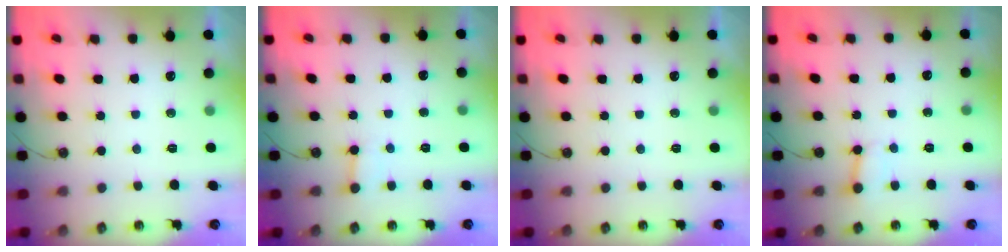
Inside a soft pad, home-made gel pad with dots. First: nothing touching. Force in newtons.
{"total": 2.4, "press": 2.4, "slide": 0.2}
{"total": 0.0}
{"total": 3.2, "press": 3.2, "slide": 0.3}